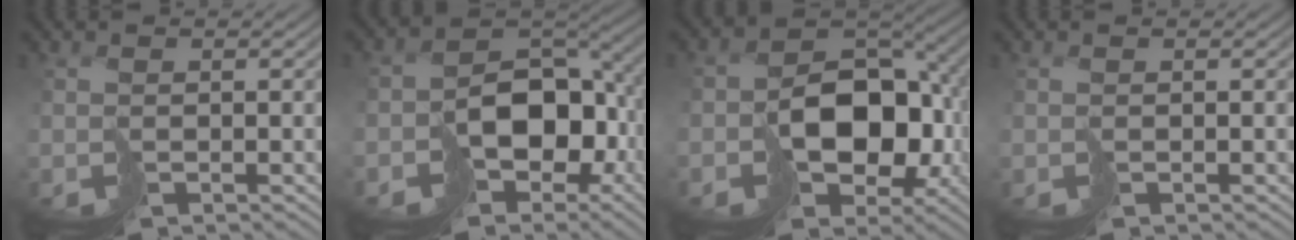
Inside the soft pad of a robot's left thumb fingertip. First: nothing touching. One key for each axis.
{"total": 10.6, "fx": -3.8, "fy": 7.6, "fz": 6.4, "tx": -0.080, "ty": -0.022, "tz": -0.066}
{"total": 11.0, "fx": -2.4, "fy": 8.0, "fz": 7.2, "tx": -0.094, "ty": -0.015, "tz": -0.037}
{"total": 0.0}